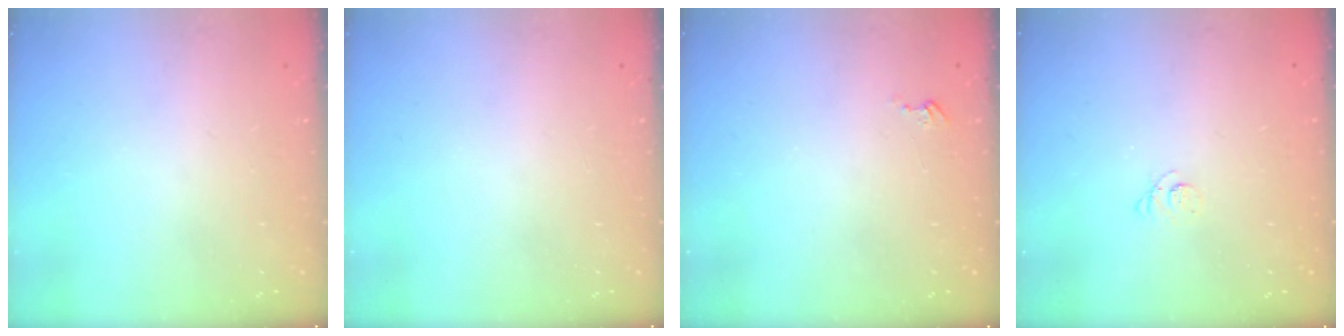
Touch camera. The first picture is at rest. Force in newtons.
{"total": 0.0}
{"total": 2.7, "press": 2.7, "slide": 0.3}
{"total": 2.4, "press": 2.4, "slide": 0.3}